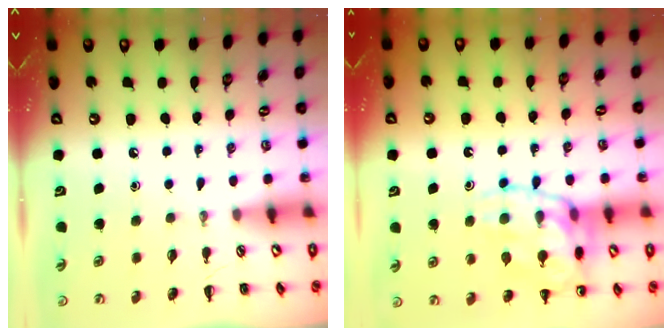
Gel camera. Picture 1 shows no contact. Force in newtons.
{"total": 16.8, "press": 16.6, "slide": 1.9}